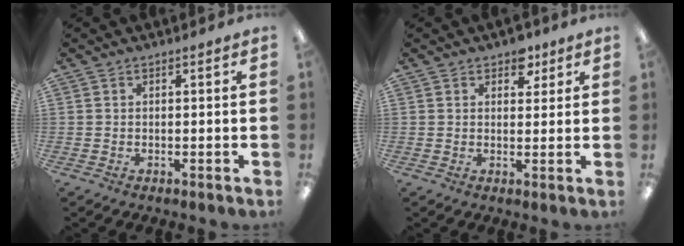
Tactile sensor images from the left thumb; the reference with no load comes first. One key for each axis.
{"total": 4.4, "fx": 2.9, "fy": 2.7, "fz": 2.0, "tx": -0.013, "ty": -0.008, "tz": 0.047}